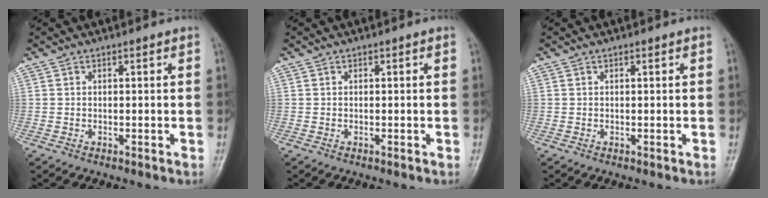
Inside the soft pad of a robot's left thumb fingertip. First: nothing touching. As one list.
[{"total": 0.0}, {"total": 0.0}]